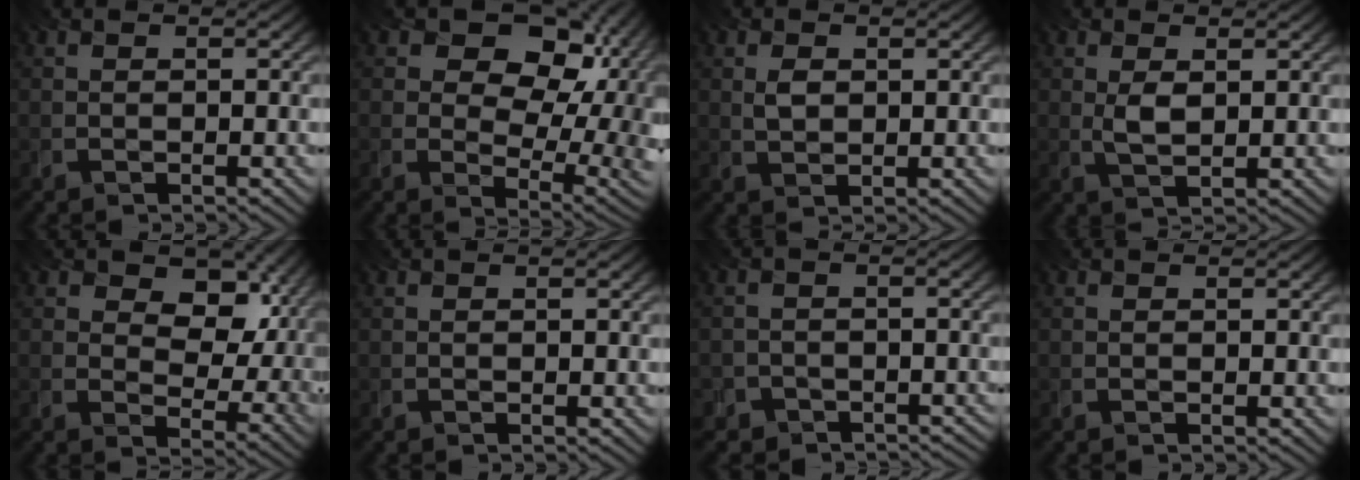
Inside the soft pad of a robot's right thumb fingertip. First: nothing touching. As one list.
[{"total": 15.3, "force": [4.2, 10.1, 10.7], "torque": [-0.145, 0.021, 0.075]}, {"total": 1.8, "force": [0.6, 1.2, 1.2], "torque": [-0.029, -0.001, 0.013]}, {"total": 2.5, "force": [0.7, 1.2, 2.1], "torque": [-0.048, -0.004, 0.017]}, {"total": 11.2, "force": [3.9, 7.1, 7.7], "torque": [-0.103, -0.011, 0.064]}, {"total": 0.0}, {"total": 3.7, "force": [-2.9, 2.3, -0.1], "torque": [0.022, 0.007, -0.045]}, {"total": 0.0}]